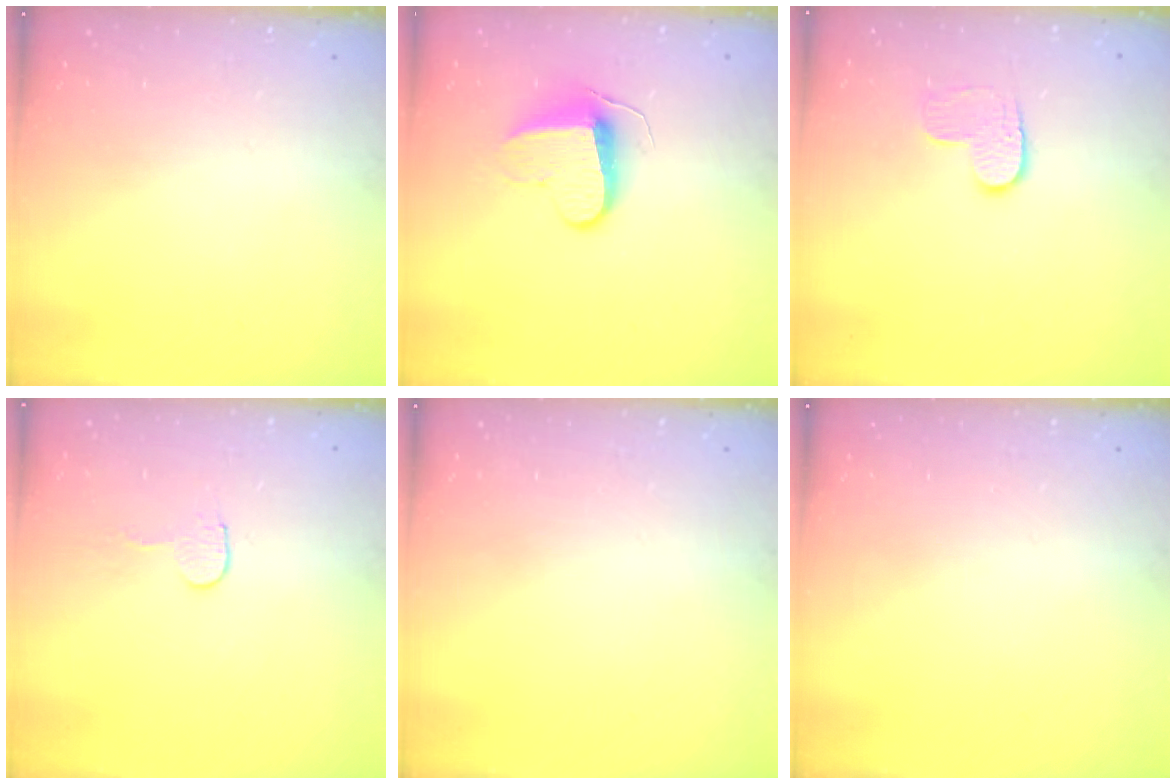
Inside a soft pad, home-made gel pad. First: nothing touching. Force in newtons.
{"total": 9.5, "press": 9.5, "slide": 0.2}
{"total": 5.7, "press": 5.7, "slide": 0.3}
{"total": 3.2, "press": 3.2, "slide": 0.3}
{"total": 0.0}
{"total": 0.0}